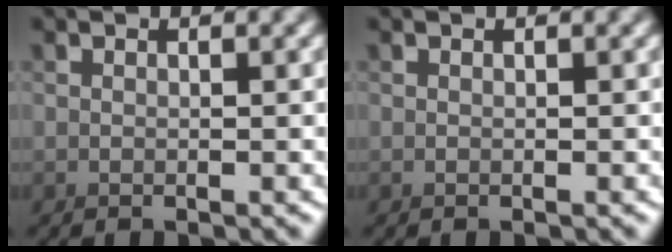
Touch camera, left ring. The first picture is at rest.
{"total": 0.0}